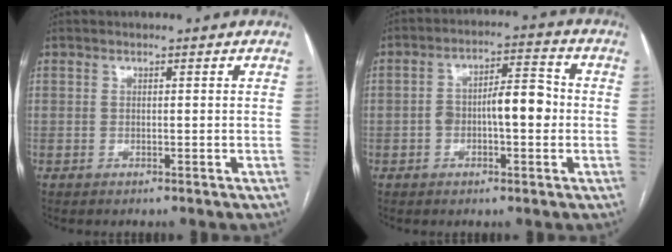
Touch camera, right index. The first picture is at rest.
{"total": 7.9, "force": [-0.8, 2.8, 7.4], "torque": [-0.127, 0.026, -0.014]}